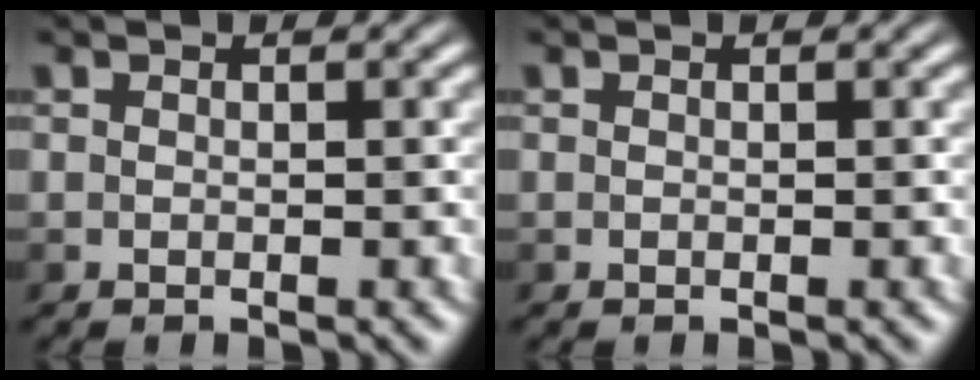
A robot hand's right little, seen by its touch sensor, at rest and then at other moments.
{"total": 0.0}